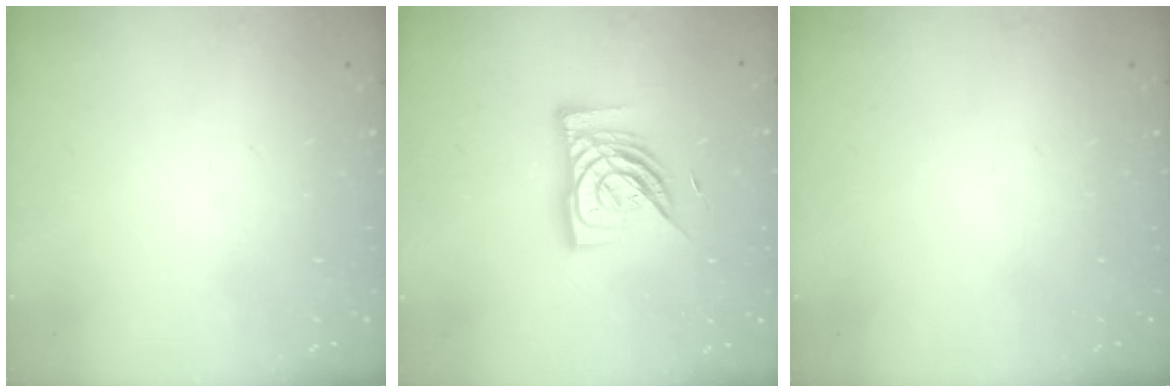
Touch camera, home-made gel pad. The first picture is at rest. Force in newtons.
{"total": 13.8, "press": 13.7, "slide": 1.3}
{"total": 0.0}